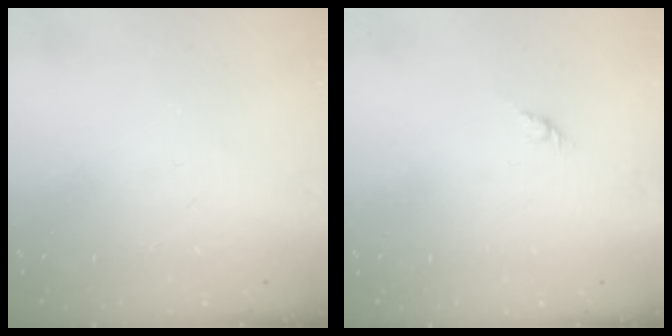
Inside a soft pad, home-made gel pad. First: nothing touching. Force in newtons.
{"total": 1.6, "press": 1.5, "slide": 0.7}